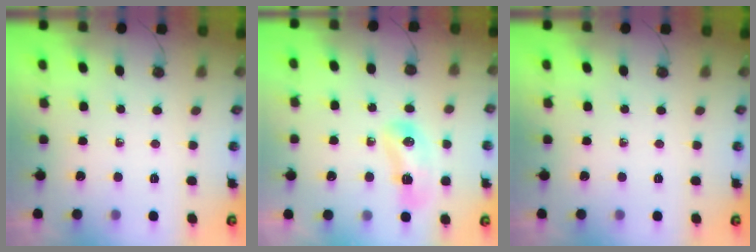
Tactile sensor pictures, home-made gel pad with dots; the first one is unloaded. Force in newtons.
{"total": 14.6, "press": 10.5, "slide": 10.2}
{"total": 0.0}